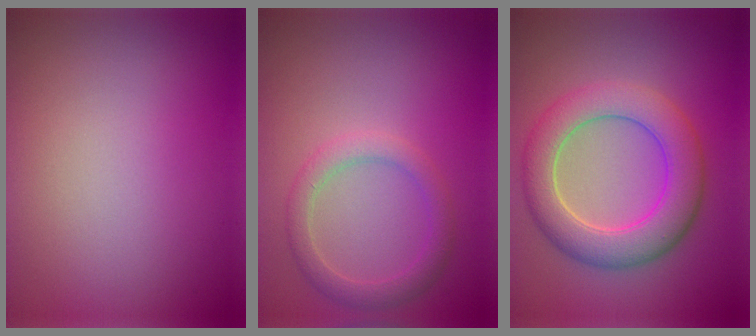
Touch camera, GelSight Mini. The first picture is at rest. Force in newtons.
{"total": 2.5, "press": 2.5, "slide": 0.1}
{"total": 6.5, "press": 6.4, "slide": 0.6}